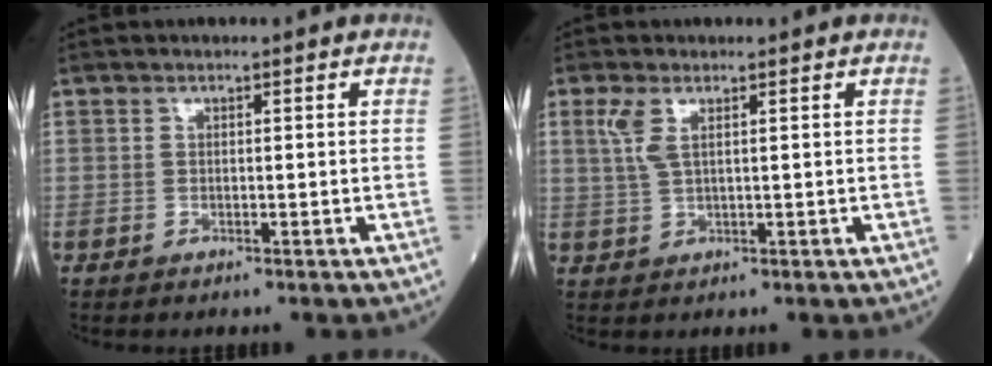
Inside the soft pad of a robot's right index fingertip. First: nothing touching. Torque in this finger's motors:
{"motor_torque": [0.49, 0.33, 0.28, 0.08]}